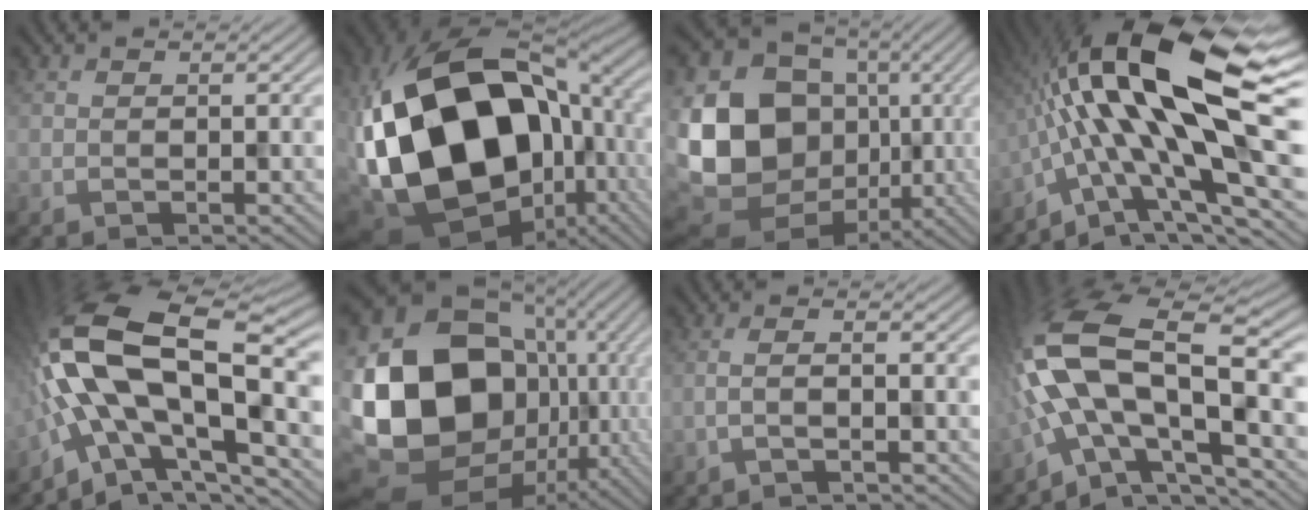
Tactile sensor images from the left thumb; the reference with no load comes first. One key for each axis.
{"total": 23.2, "fx": -0.4, "fy": 14.7, "fz": 17.9, "tx": -0.428, "ty": -0.027, "tz": 0.020}
{"total": 18.6, "fx": -1.1, "fy": 15.2, "fz": 10.6, "tx": -0.238, "ty": -0.018, "tz": -0.008}
{"total": 20.8, "fx": 1.2, "fy": 7.4, "fz": 19.4, "tx": -0.349, "ty": 0.020, "tz": 0.012}
{"total": 19.1, "fx": -1.1, "fy": 9.5, "fz": 16.5, "tx": -0.332, "ty": 0.007, "tz": -0.025}
{"total": 22.4, "fx": -0.9, "fy": 17.8, "fz": 13.6, "tx": -0.293, "ty": -0.022, "tz": 0.007}
{"total": 2.4, "fx": -1.1, "fy": 0.4, "fz": 2.1, "tx": -0.026, "ty": 0.009, "tz": -0.042}
{"total": 17.6, "fx": -1.7, "fy": 7.9, "fz": 15.6, "tx": -0.318, "ty": 0.007, "tz": -0.035}